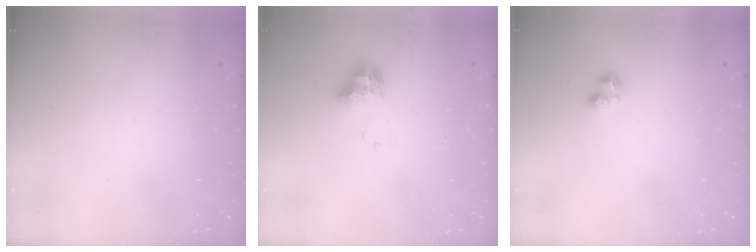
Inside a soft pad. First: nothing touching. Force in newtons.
{"total": 7.7, "press": 7.7, "slide": 0.6}
{"total": 1.9, "press": 1.8, "slide": 0.5}